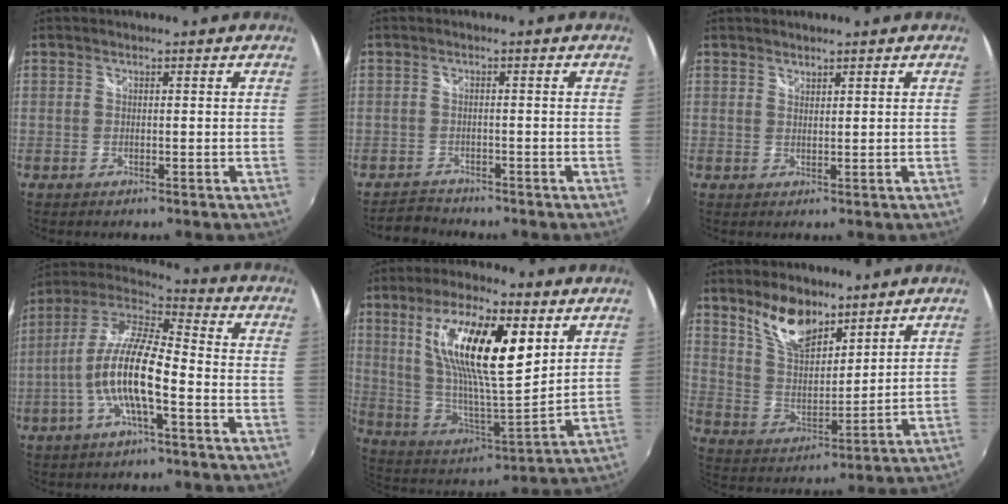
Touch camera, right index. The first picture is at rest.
{"total": 3.3, "force": [-3.0, 1.3, -0.1], "torque": [-0.013, 0.004, -0.059]}
{"total": 1.1, "force": [1.0, 0.3, 0.1], "torque": [0.000, 0.001, 0.018]}
{"total": 13.5, "force": [-4.2, 3.1, 12.4], "torque": [-0.243, 0.002, -0.082]}
{"total": 20.9, "force": [8.0, 6.4, 18.3], "torque": [-0.330, 0.004, 0.146]}
{"total": 11.0, "force": [7.9, 4.9, 5.9], "torque": [-0.106, 0.002, 0.152]}